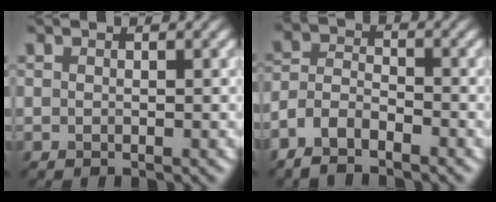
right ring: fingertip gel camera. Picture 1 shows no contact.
{"total": 3.8, "force": [-2.9, 1.6, 1.9], "torque": [-0.035, 0.002, -0.069]}